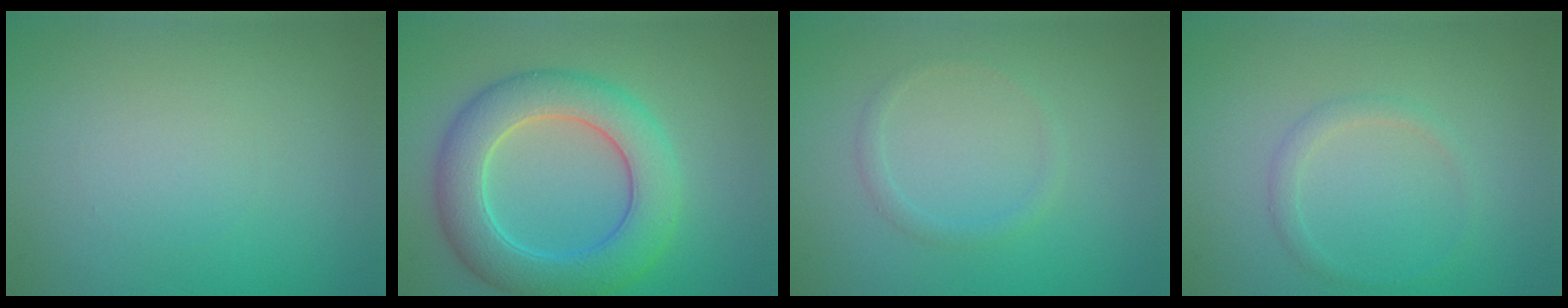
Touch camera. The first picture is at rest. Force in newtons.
{"total": 7.3, "press": 7.3, "slide": 0.2}
{"total": 1.1, "press": 1.1, "slide": 0.1}
{"total": 1.2, "press": 1.2, "slide": 0.1}